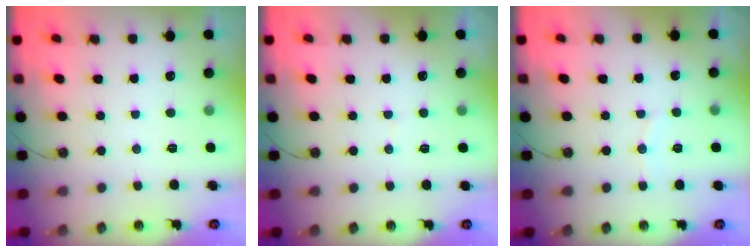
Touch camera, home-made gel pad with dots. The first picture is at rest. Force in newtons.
{"total": 2.7, "press": 2.6, "slide": 0.2}
{"total": 3.6, "press": 3.6, "slide": 0.6}